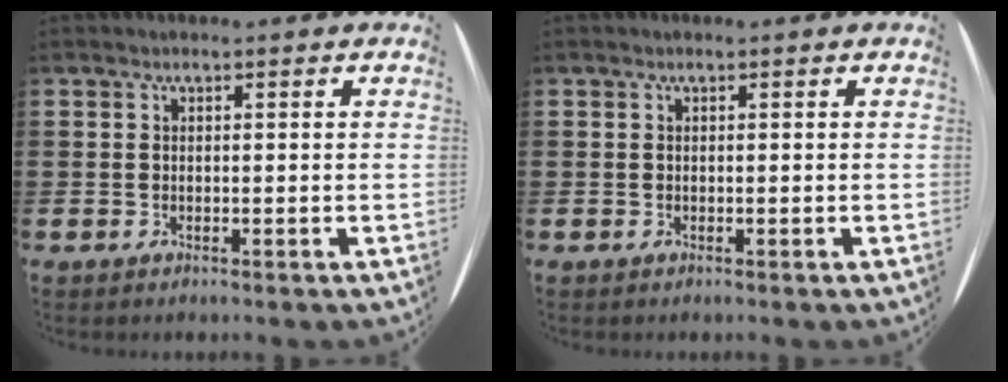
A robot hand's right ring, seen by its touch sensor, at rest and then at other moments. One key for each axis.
{"total": 0.0}